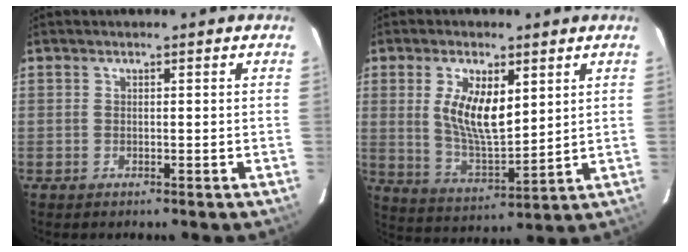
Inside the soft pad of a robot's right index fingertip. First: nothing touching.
{"total": 11.2, "force": [3.3, 4.6, 9.7], "torque": [-0.184, -0.001, 0.072]}